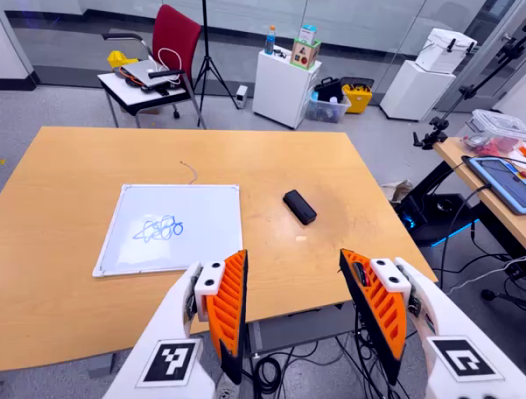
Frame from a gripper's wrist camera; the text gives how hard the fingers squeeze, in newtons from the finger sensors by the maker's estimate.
{"total": 0.0}